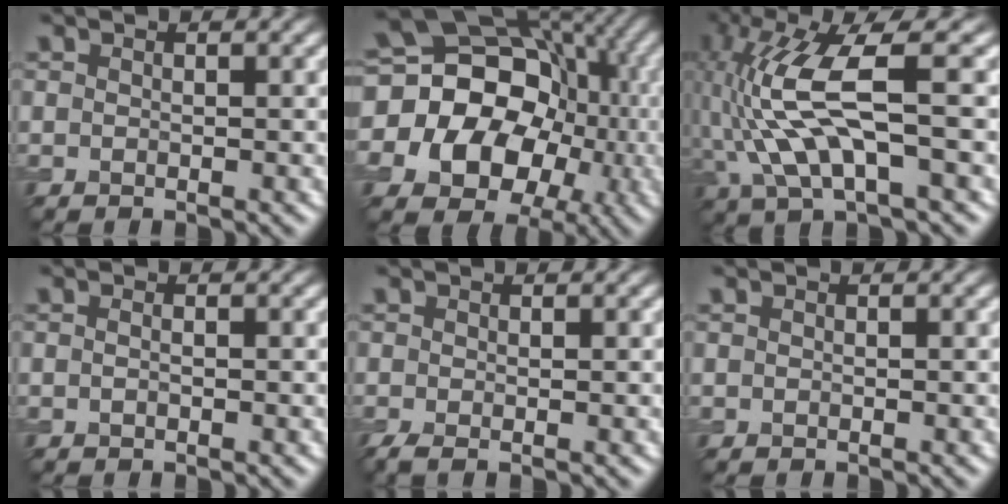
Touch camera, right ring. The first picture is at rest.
{"total": 19.5, "force": [-1.4, 16.2, 10.7], "torque": [-0.178, 0.010, -0.037]}
{"total": 10.0, "force": [0.4, 3.1, 9.5], "torque": [-0.213, 0.011, 0.008]}
{"total": 0.7, "force": [0.0, 0.3, 0.6], "torque": [-0.007, -0.009, -0.003]}
{"total": 1.2, "force": [-0.6, 0.3, 1.1], "torque": [-0.027, -0.011, -0.014]}
{"total": 0.0}